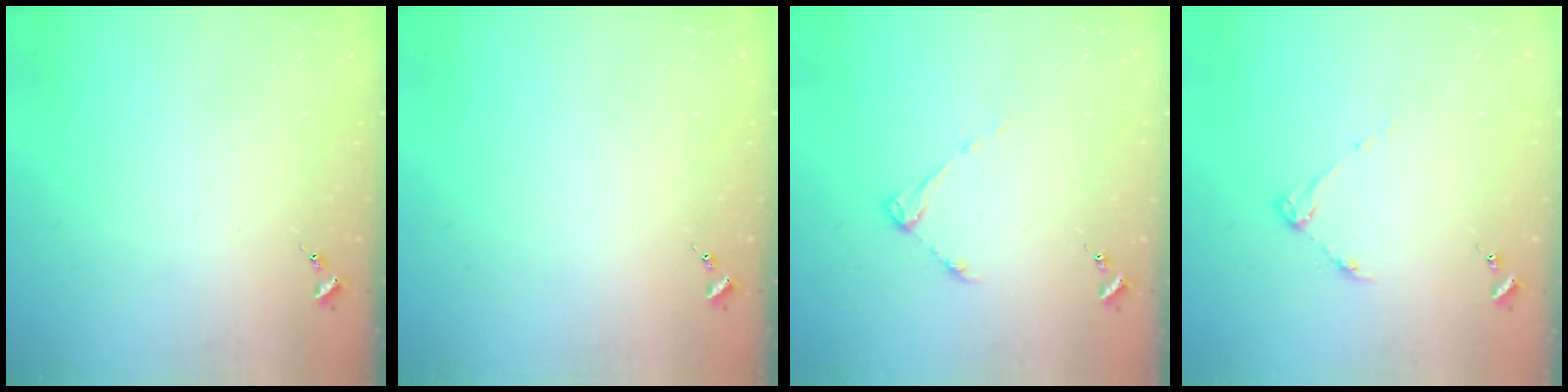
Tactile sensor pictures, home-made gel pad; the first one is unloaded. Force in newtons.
{"total": 0.0}
{"total": 4.3, "press": 4.3, "slide": 0.6}
{"total": 3.7, "press": 3.7, "slide": 0.4}